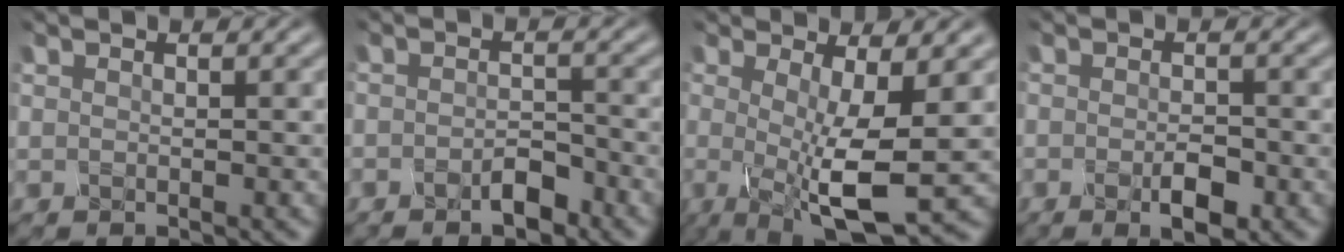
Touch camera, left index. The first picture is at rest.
{"total": 2.6, "force": [-2.1, 1.0, 1.3], "torque": [-0.023, -0.005, -0.037]}
{"total": 8.6, "force": [-1.3, 2.2, 8.2], "torque": [-0.133, -0.012, -0.024]}
{"total": 2.8, "force": [-1.6, 1.0, 2.0], "torque": [-0.039, -0.009, -0.025]}